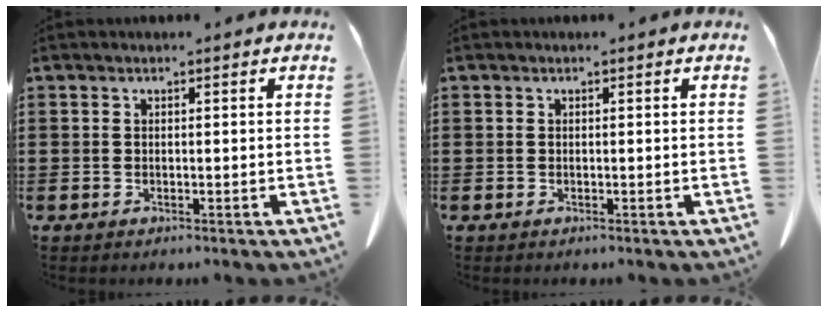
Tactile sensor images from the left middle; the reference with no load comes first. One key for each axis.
{"total": 0.0}